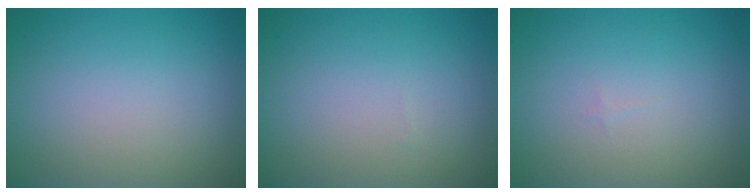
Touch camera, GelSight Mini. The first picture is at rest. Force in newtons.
{"total": 0.0}
{"total": 0.0}